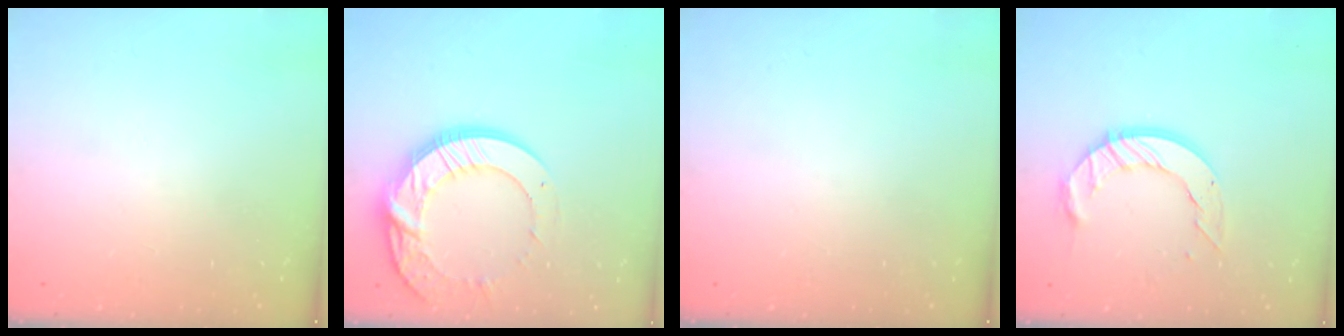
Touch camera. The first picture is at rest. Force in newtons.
{"total": 15.8, "press": 15.8, "slide": 1.3}
{"total": 0.0}
{"total": 11.2, "press": 11.1, "slide": 0.9}